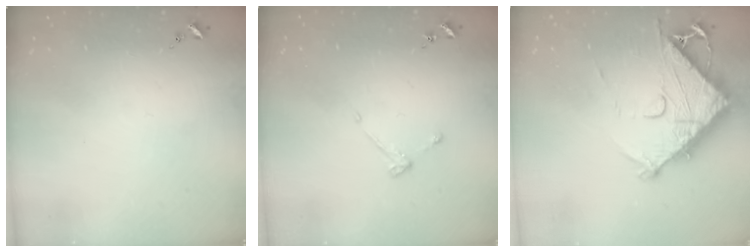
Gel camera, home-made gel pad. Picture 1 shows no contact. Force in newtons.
{"total": 3.0, "press": 3.0, "slide": 0.4}
{"total": 13.1, "press": 13.0, "slide": 1.0}